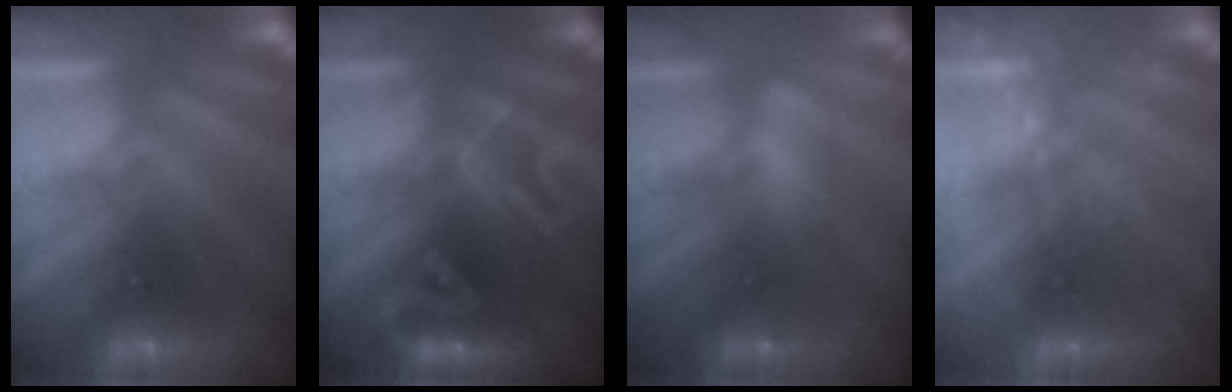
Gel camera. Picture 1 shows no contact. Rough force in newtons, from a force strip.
{"total": 2.6}
{"total": 2.5}
{"total": 2.0}